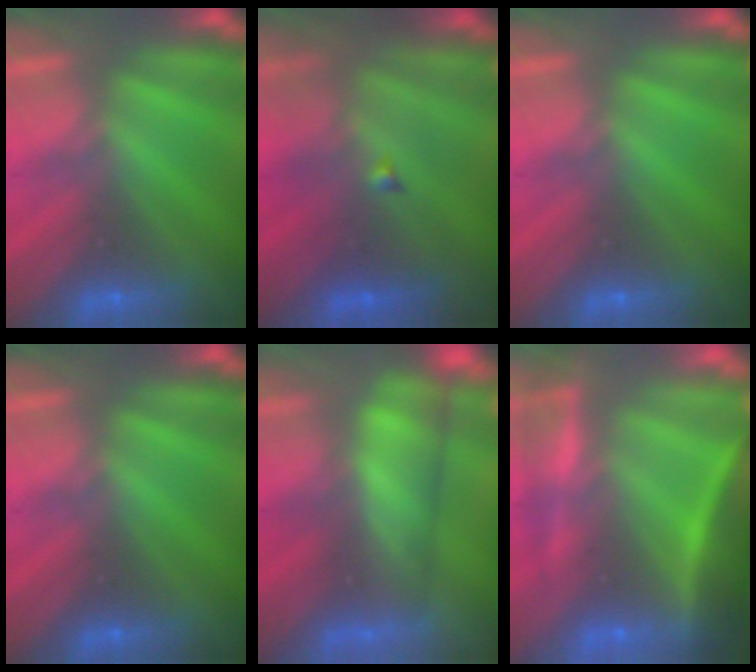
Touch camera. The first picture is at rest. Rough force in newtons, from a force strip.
{"total": 3.8}
{"total": 0.0}
{"total": 0.0}
{"total": 4.3}
{"total": 7.2}